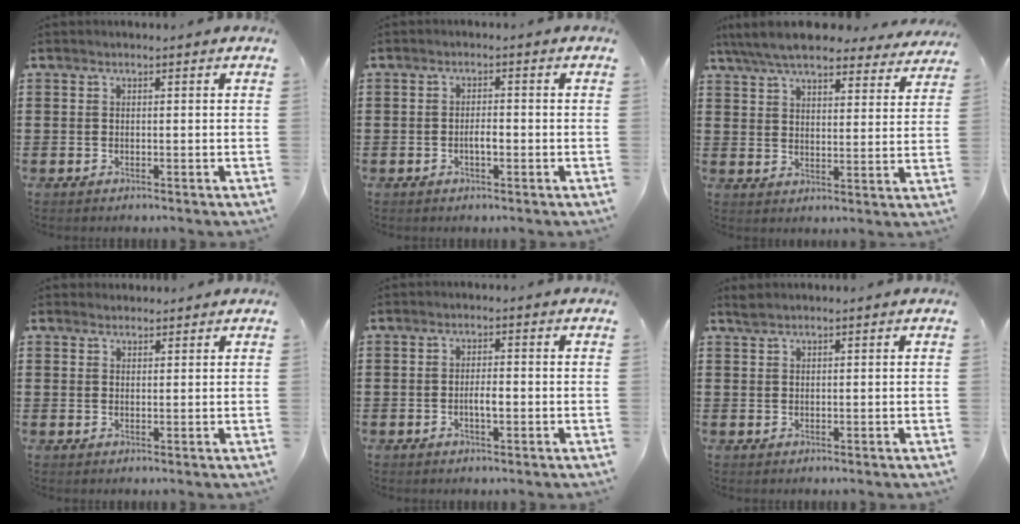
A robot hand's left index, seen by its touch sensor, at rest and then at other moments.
{"total": 2.2, "force": [-0.7, 0.7, 2.0], "torque": [-0.038, 0.003, -0.012]}
{"total": 8.0, "force": [7.2, 1.2, 3.2], "torque": [-0.089, -0.023, 0.131]}
{"total": 1.6, "force": [1.5, 0.5, 0.0], "torque": [-0.003, 0.002, 0.031]}
{"total": 2.5, "force": [-0.6, 0.7, 2.4], "torque": [-0.044, 0.004, -0.011]}
{"total": 1.2, "force": [1.0, 0.2, 0.6], "torque": [-0.014, 0.000, 0.020]}